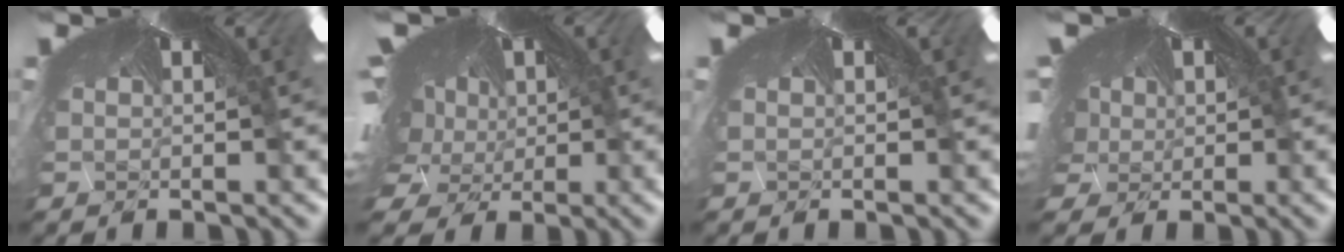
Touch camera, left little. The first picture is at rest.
{"total": 5.5, "force": [-4.2, 3.1, 1.8], "torque": [-0.085, -0.057, -0.036]}
{"total": 0.0}
{"total": 4.3, "force": [-3.0, 2.1, 2.2], "torque": [-0.069, -0.026, -0.024]}